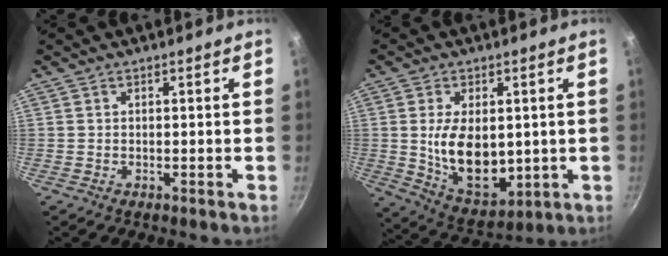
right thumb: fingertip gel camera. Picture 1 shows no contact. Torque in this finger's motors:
{"motor_torque": [-0.81, 1.52, 0.77, 0.80, 0.14]}